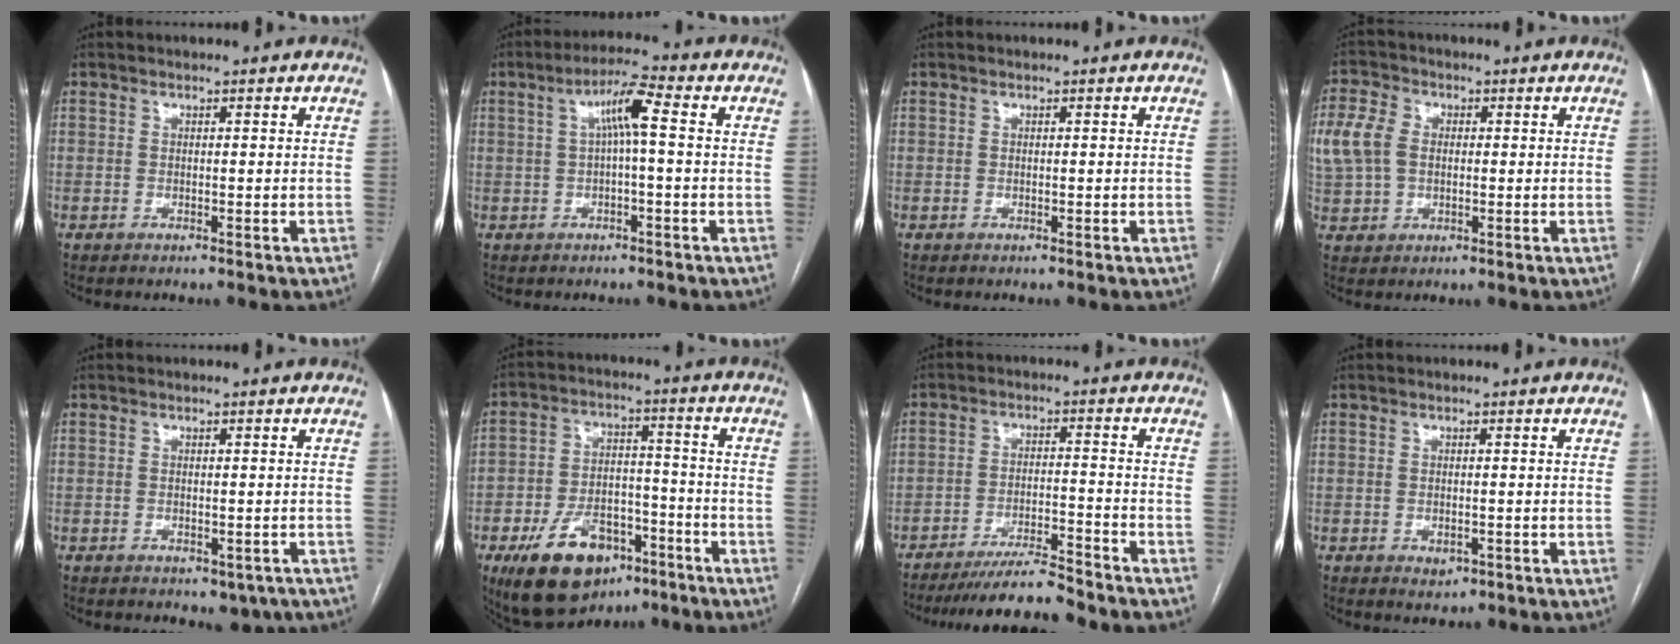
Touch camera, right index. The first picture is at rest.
{"total": 5.7, "force": [0.9, 0.5, 5.6], "torque": [-0.101, 0.021, 0.013]}
{"total": 0.0}
{"total": 7.8, "force": [0.9, 5.9, 5.1], "torque": [-0.137, 0.021, 0.018]}
{"total": 3.4, "force": [-2.0, 2.2, 1.7], "torque": [-0.004, 0.001, -0.019]}
{"total": 14.8, "force": [-8.5, 8.3, 8.8], "torque": [-0.148, 0.013, -0.135]}
{"total": 8.9, "force": [-8.3, 0.2, 3.1], "torque": [-0.041, -0.007, -0.142]}
{"total": 1.8, "force": [-0.8, 1.2, 1.0], "torque": [-0.010, 0.001, -0.004]}